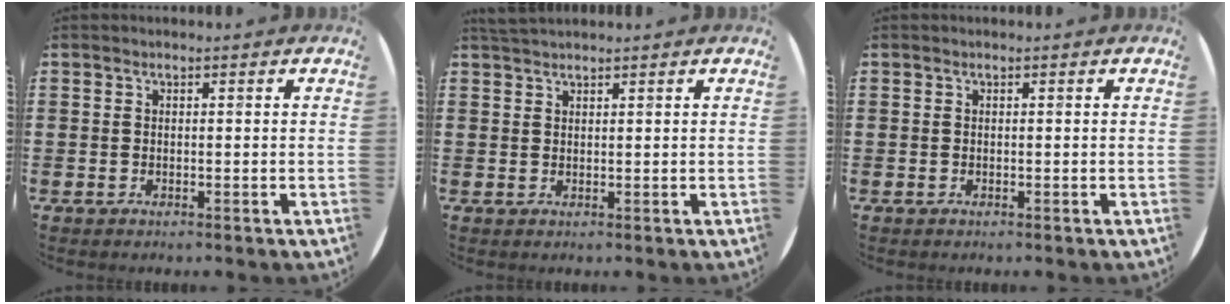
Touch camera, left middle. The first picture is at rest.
{"total": 1.3, "force": [1.3, 0.0, 0.2], "torque": [-0.006, 0.001, 0.024]}
{"total": 0.0}